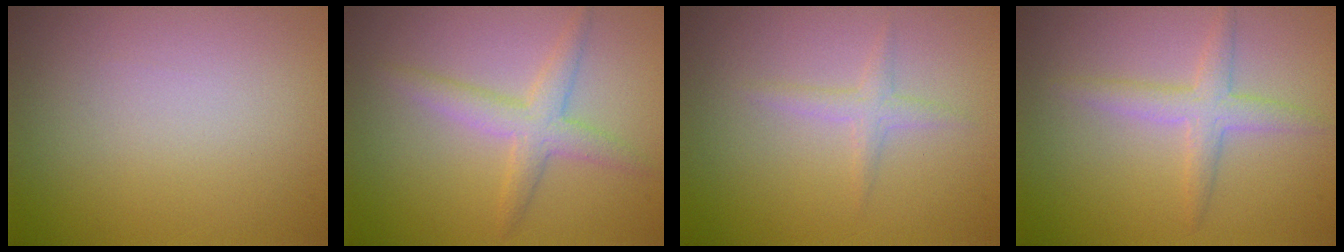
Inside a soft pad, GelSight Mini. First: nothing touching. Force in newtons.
{"total": 3.0, "press": 3.0, "slide": 0.2}
{"total": 1.3, "press": 1.3, "slide": 0.0}
{"total": 2.5, "press": 2.5, "slide": 0.1}